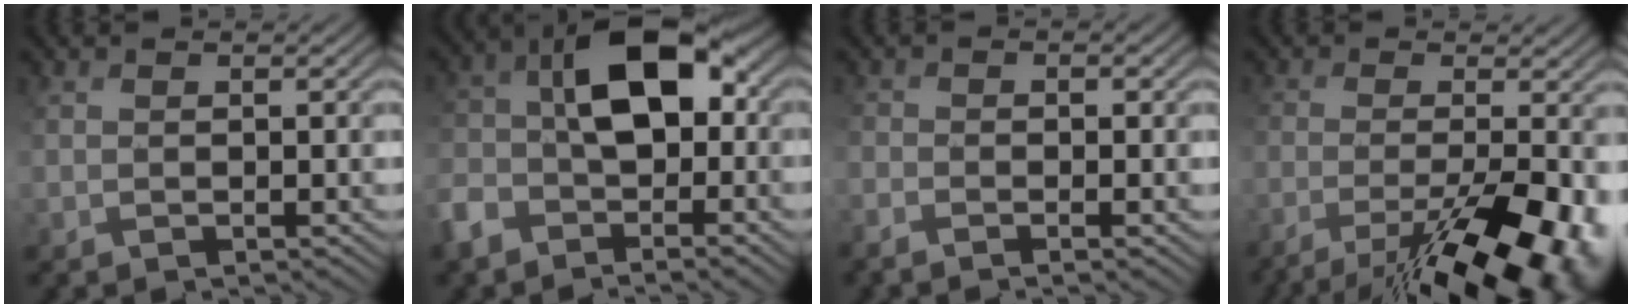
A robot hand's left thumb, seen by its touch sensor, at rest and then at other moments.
{"total": 11.7, "force": [-2.8, 7.0, 8.9], "torque": [-0.180, -0.001, -0.066]}
{"total": 3.1, "force": [-1.9, 1.0, 2.3], "torque": [-0.049, -0.011, -0.036]}
{"total": 13.1, "force": [-7.7, 3.5, 10.0], "torque": [-0.169, -0.015, -0.108]}